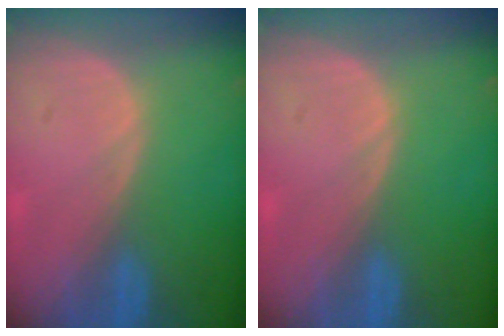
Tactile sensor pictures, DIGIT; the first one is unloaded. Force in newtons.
{"total": 0.0}